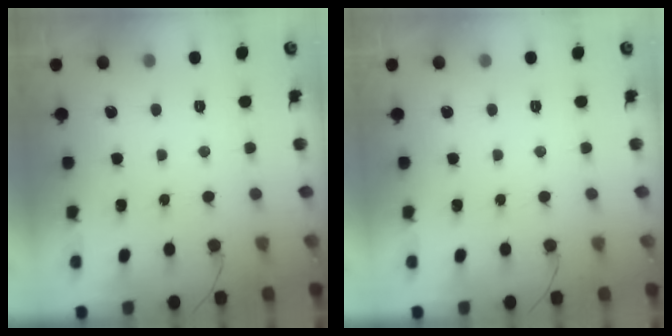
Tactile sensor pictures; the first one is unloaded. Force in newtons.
{"total": 0.0}